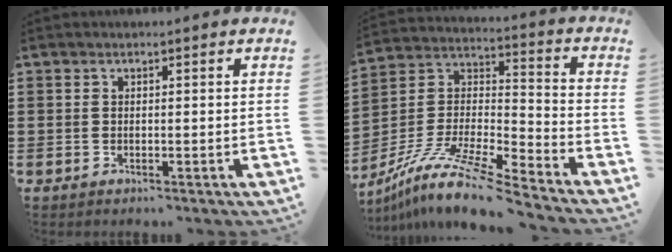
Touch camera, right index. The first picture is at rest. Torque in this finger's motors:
{"motor_torque": [1.09, 1.05, 0.03, 0.01]}